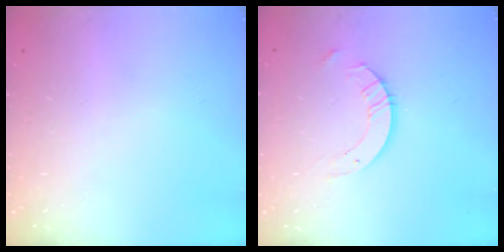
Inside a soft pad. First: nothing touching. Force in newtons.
{"total": 6.1, "press": 6.1, "slide": 0.6}